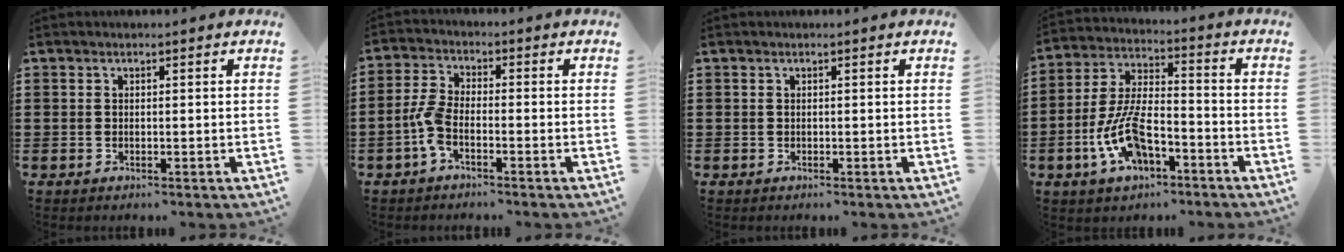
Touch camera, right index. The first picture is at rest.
{"total": 4.7, "force": [-2.0, 1.7, 3.9], "torque": [-0.102, -0.004, -0.045]}
{"total": 0.0}
{"total": 9.8, "force": [-4.1, 4.5, 7.6], "torque": [-0.174, 0.003, -0.077]}